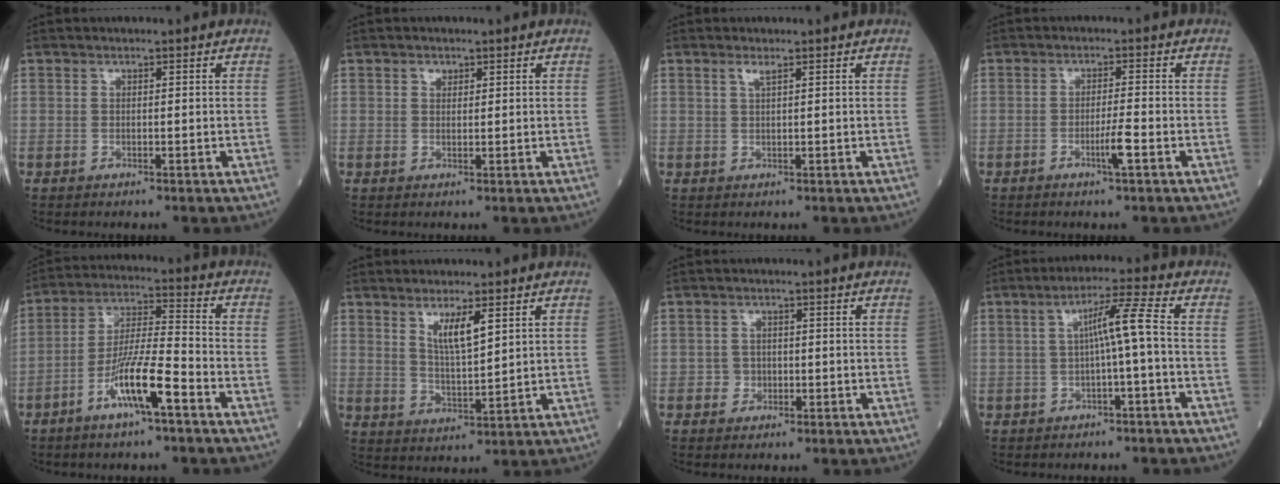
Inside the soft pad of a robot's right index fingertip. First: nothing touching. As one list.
[{"total": 1.2, "force": [0.7, 0.8, 0.5], "torque": [-0.006, -0.003, 0.011]}, {"total": 1.3, "force": [0.9, -0.1, 1.0], "torque": [-0.024, 0.001, 0.018]}, {"total": 2.8, "force": [-1.4, -0.3, 2.4], "torque": [-0.046, -0.003, -0.025]}, {"total": 10.1, "force": [-5.3, 0.7, 8.5], "torque": [-0.166, 0.000, -0.099]}, {"total": 5.6, "force": [2.9, 0.9, 4.7], "torque": [-0.089, -0.009, 0.058]}, {"total": 1.7, "force": [-0.5, 1.6, 0.3], "torque": [0.002, 0.008, -0.009]}, {"total": 5.5, "force": [-0.4, -0.6, 5.4], "torque": [-0.091, 0.018, -0.006]}]